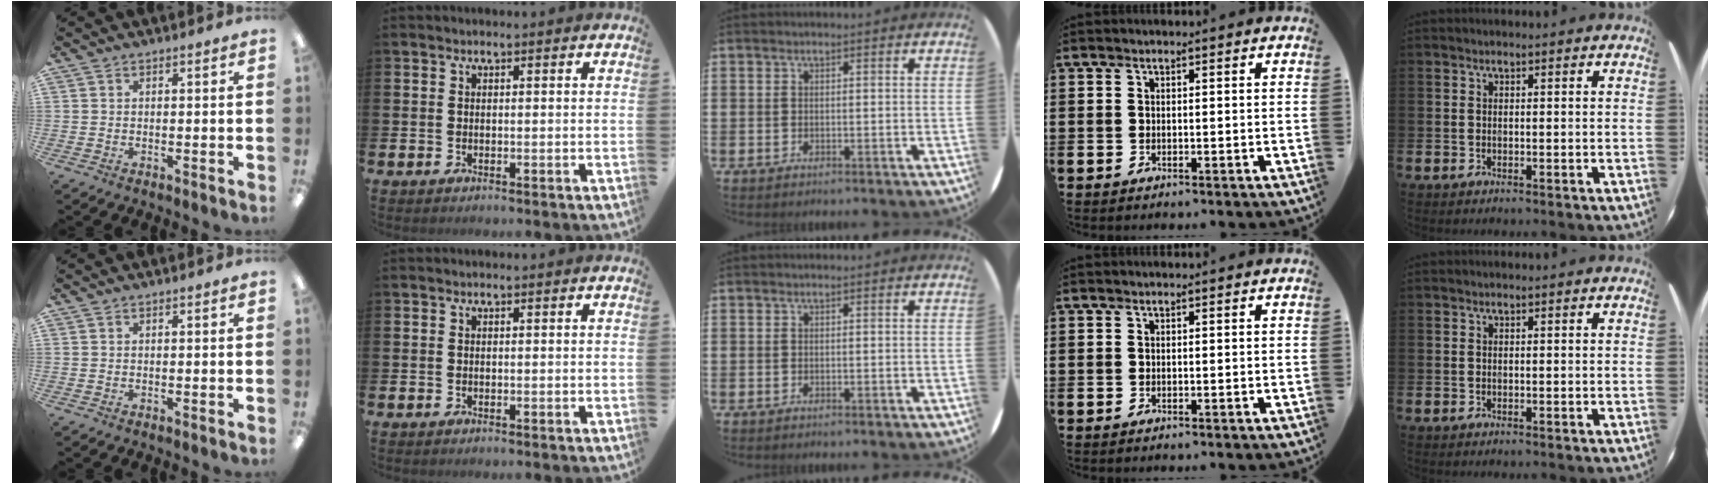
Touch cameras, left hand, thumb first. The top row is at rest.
{}